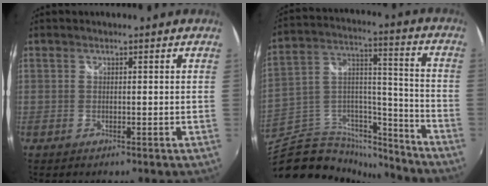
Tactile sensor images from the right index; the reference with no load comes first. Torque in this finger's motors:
{"motor_torque": [-0.40, -0.71, -0.02, -0.03]}